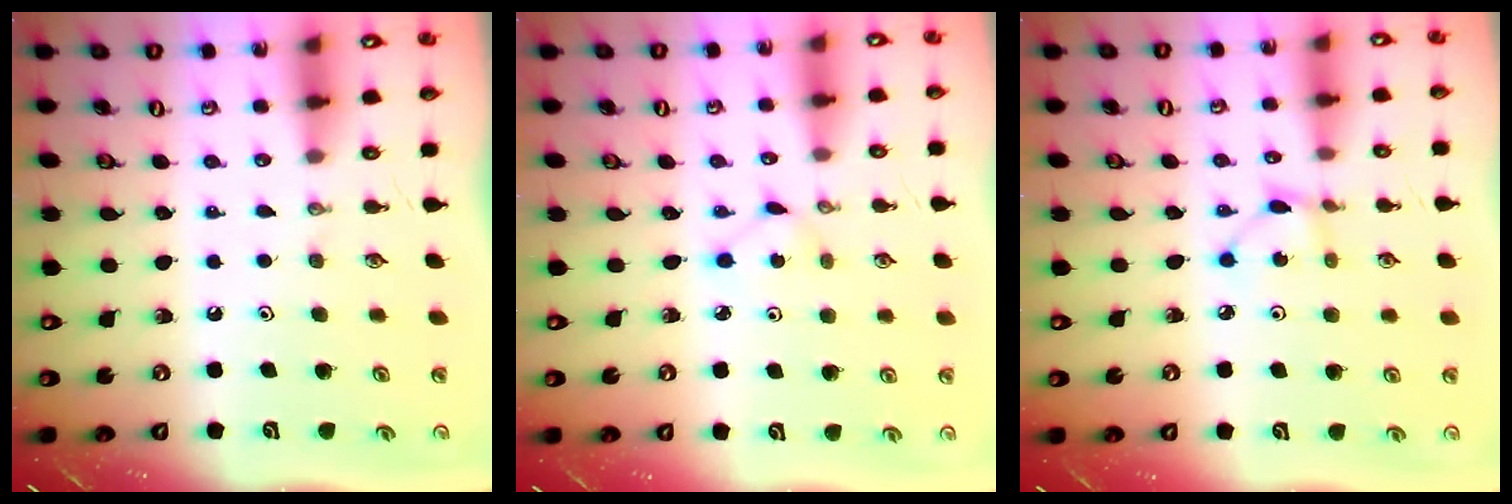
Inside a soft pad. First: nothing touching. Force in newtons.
{"total": 2.0, "press": 2.0, "slide": 0.2}
{"total": 1.9, "press": 1.9, "slide": 0.3}